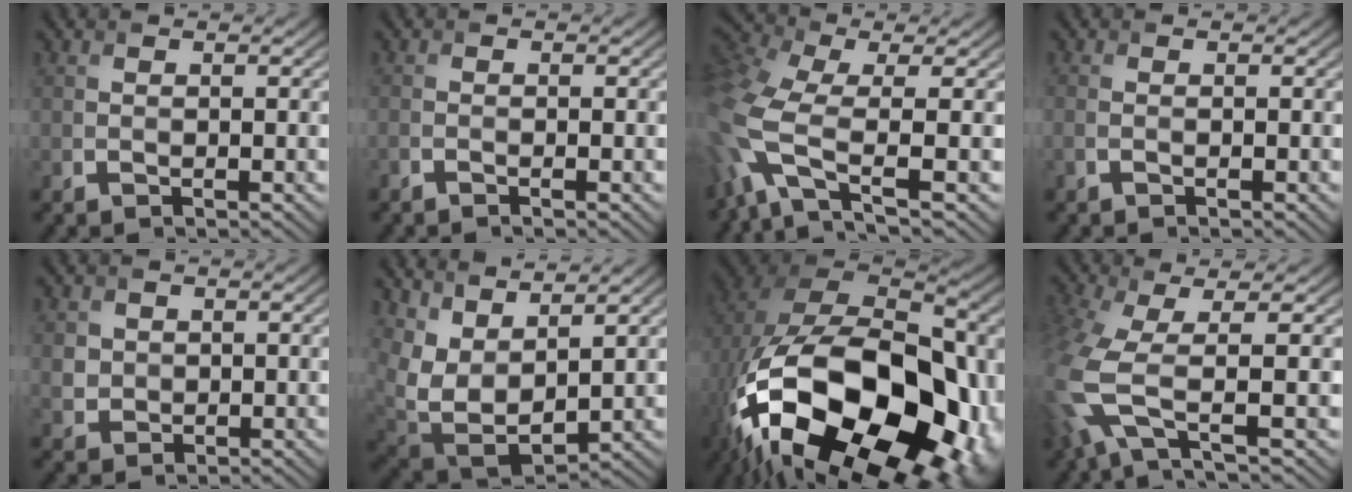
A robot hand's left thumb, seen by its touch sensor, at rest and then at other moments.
{"total": 1.1, "force": [-0.7, 0.1, 0.8], "torque": [-0.014, 0.000, -0.018]}
{"total": 11.3, "force": [-2.0, 4.9, 10.0], "torque": [-0.272, -0.008, -0.052]}
{"total": 1.1, "force": [-0.4, 0.2, 1.0], "torque": [-0.023, -0.001, -0.011]}
{"total": 2.3, "force": [0.4, 2.2, 0.7], "torque": [-0.022, -0.006, 0.008]}
{"total": 10.5, "force": [5.4, 5.4, 7.2], "torque": [-0.184, -0.003, 0.119]}
{"total": 23.3, "force": [-7.9, 14.0, 16.9], "torque": [-0.340, -0.050, -0.101]}
{"total": 8.5, "force": [-1.2, 2.8, 8.0], "torque": [-0.189, -0.014, -0.035]}